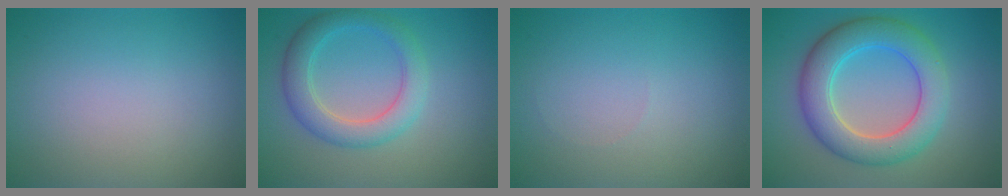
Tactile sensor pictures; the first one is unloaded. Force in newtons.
{"total": 2.9, "press": 2.9, "slide": 0.3}
{"total": 0.0}
{"total": 6.9, "press": 6.9, "slide": 0.1}